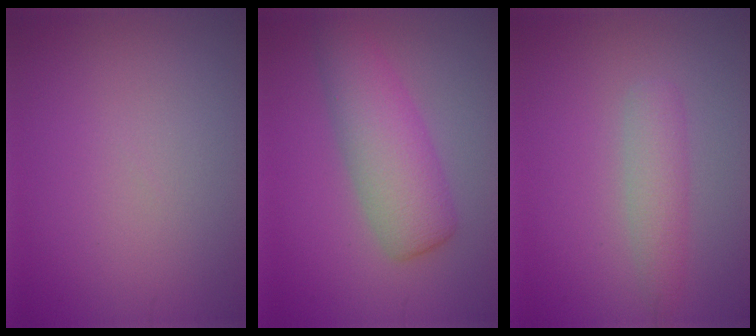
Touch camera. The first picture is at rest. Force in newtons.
{"total": 5.1, "press": 5.1, "slide": 0.1}
{"total": 2.3, "press": 2.3, "slide": 0.1}